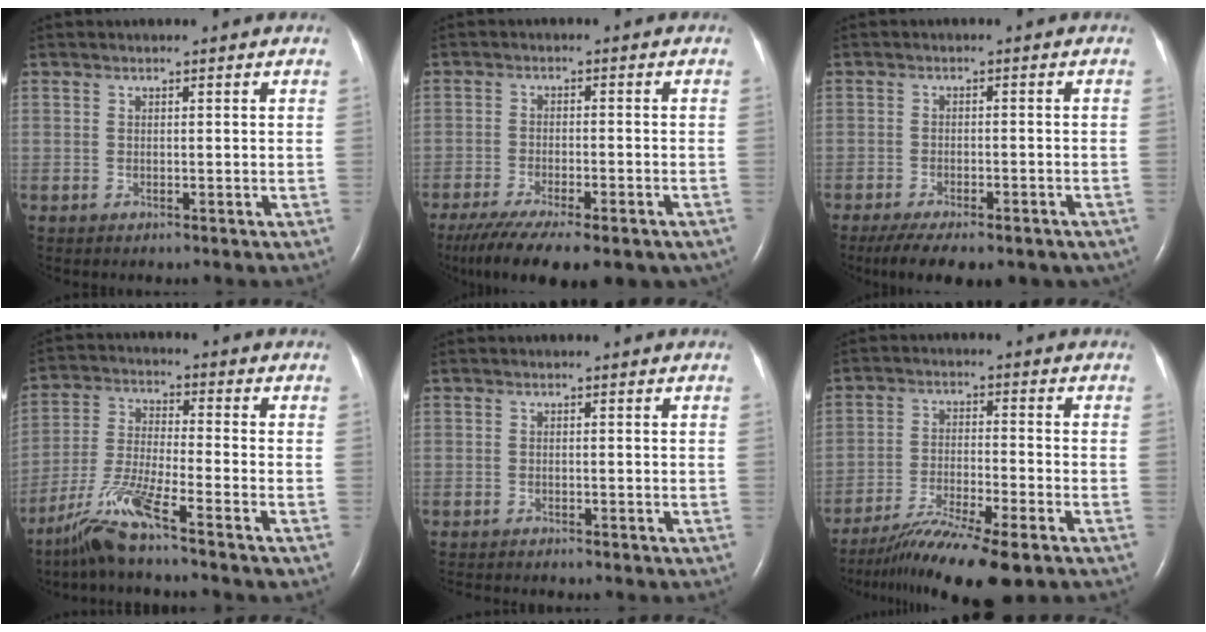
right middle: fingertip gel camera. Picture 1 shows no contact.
{"total": 16.8, "force": [-12.3, 4.6, 10.4], "torque": [-0.176, -0.026, -0.177]}
{"total": 13.5, "force": [-9.9, 5.0, 7.7], "torque": [-0.133, -0.011, -0.132]}
{"total": 8.9, "force": [-6.5, -0.5, 6.0], "torque": [-0.132, -0.025, -0.129]}
{"total": 3.9, "force": [-3.6, 0.5, 1.5], "torque": [-0.022, -0.011, -0.052]}
{"total": 11.9, "force": [-9.2, -0.2, 7.6], "torque": [-0.135, -0.029, -0.150]}